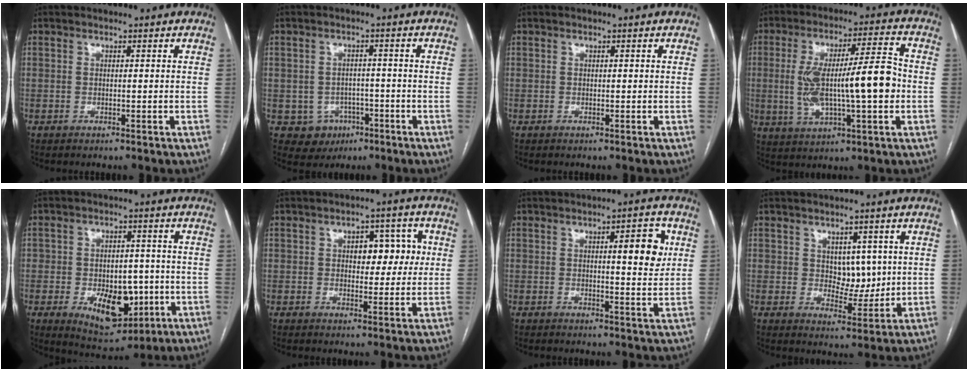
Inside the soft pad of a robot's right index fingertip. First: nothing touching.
{"total": 5.3, "force": [-2.0, 4.8, 0.8], "torque": [-0.003, 0.011, -0.017]}
{"total": 0.0}
{"total": 14.4, "force": [-0.9, 2.8, 14.1], "torque": [-0.256, 0.022, -0.006]}
{"total": 11.1, "force": [-3.1, 6.5, 8.5], "torque": [-0.130, 0.005, -0.033]}
{"total": 6.3, "force": [1.3, 3.5, 5.0], "torque": [-0.058, 0.023, 0.021]}
{"total": 6.4, "force": [1.8, 1.4, 6.0], "torque": [-0.077, 0.002, 0.023]}
{"total": 5.3, "force": [1.2, 3.2, 4.0], "torque": [-0.053, 0.001, 0.029]}